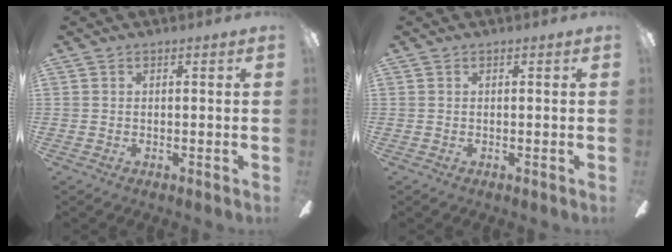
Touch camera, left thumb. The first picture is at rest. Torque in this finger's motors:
{"motor_torque": [0.01, 0.00, 0.20, -0.05, 0.00]}